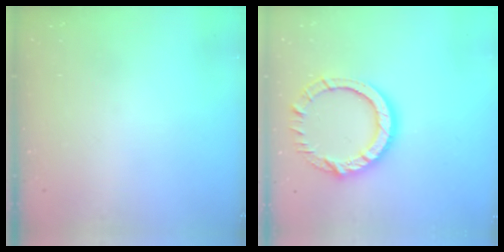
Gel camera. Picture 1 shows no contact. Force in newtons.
{"total": 12.8, "press": 12.7, "slide": 1.4}